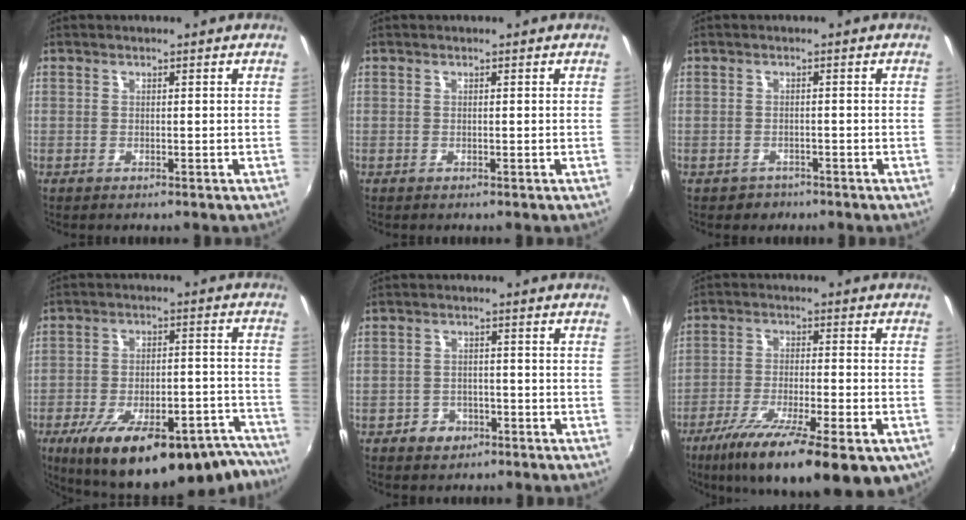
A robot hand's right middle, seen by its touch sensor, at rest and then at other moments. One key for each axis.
{"total": 0.0}
{"total": 2.4, "fx": -1.5, "fy": 1.9, "fz": 0.3, "tx": -0.013, "ty": -0.002, "tz": -0.020}
{"total": 27.5, "fx": -21.5, "fy": 8.1, "fz": 15.2, "tx": -0.228, "ty": -0.010, "tz": -0.286}
{"total": 4.3, "fx": -2.5, "fy": 3.4, "fz": 0.9, "tx": -0.033, "ty": 0.007, "tz": -0.038}
{"total": 20.1, "fx": -12.4, "fy": 5.4, "fz": 15.0, "tx": -0.260, "ty": -0.060, "tz": -0.192}